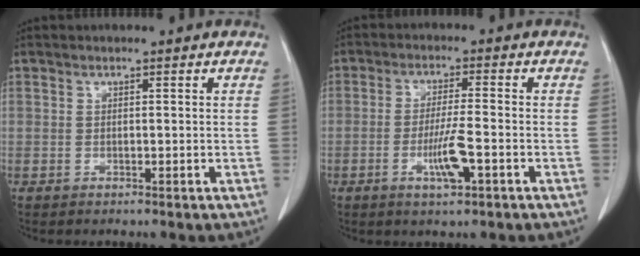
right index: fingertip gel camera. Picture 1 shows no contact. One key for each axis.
{"total": 5.7, "fx": -2.2, "fy": 0.4, "fz": 5.3, "tx": -0.102, "ty": -0.008, "tz": -0.040}